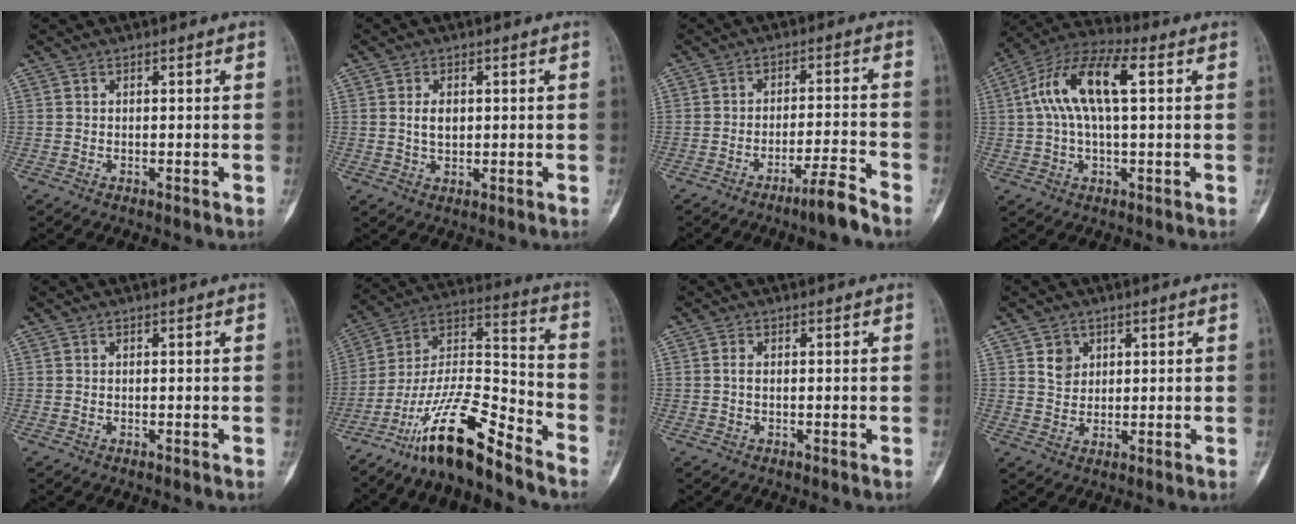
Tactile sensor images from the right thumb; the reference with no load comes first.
{"total": 3.4, "force": [0.5, 2.1, 2.6], "torque": [-0.037, -0.002, 0.011]}
{"total": 5.9, "force": [-4.6, -0.2, 3.7], "torque": [-0.066, 0.030, -0.083]}
{"total": 14.0, "force": [3.0, 5.6, 12.4], "torque": [-0.250, 0.037, 0.049]}
{"total": 0.0}
{"total": 17.3, "force": [-13.0, 3.8, 10.8], "torque": [-0.197, 0.093, -0.237]}
{"total": 1.1, "force": [0.0, 0.6, 0.9], "torque": [-0.017, 0.001, -0.002]}
{"total": 3.9, "force": [1.7, 3.2, 1.5], "torque": [-0.008, -0.011, 0.034]}